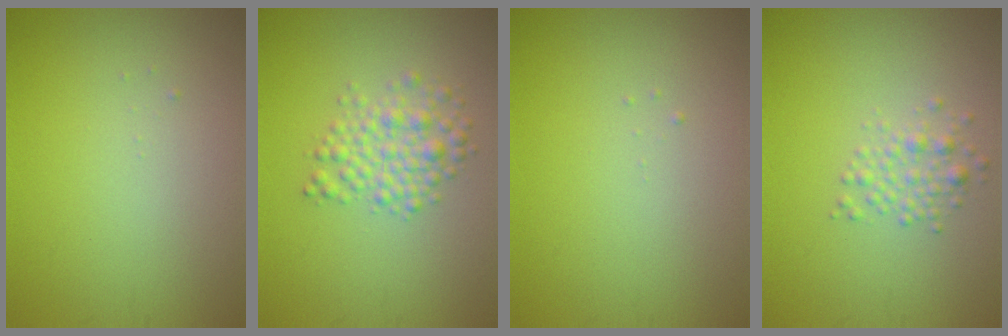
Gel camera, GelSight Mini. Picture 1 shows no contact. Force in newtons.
{"total": 3.2, "press": 3.2, "slide": 0.0}
{"total": 0.0}
{"total": 1.9, "press": 1.9, "slide": 0.1}